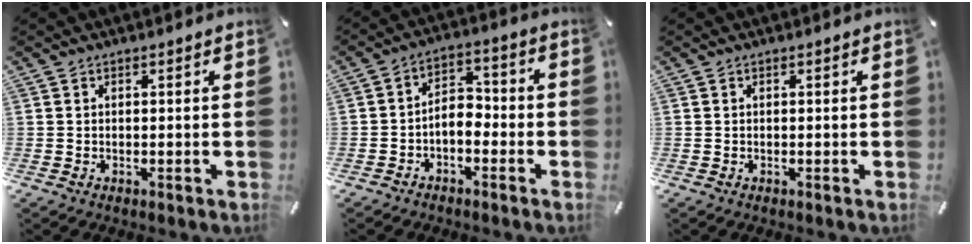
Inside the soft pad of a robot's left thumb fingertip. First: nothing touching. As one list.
[{"total": 5.2, "force": [-2.8, 3.3, 2.8], "torque": [-0.054, 0.015, -0.057]}, {"total": 0.0}]